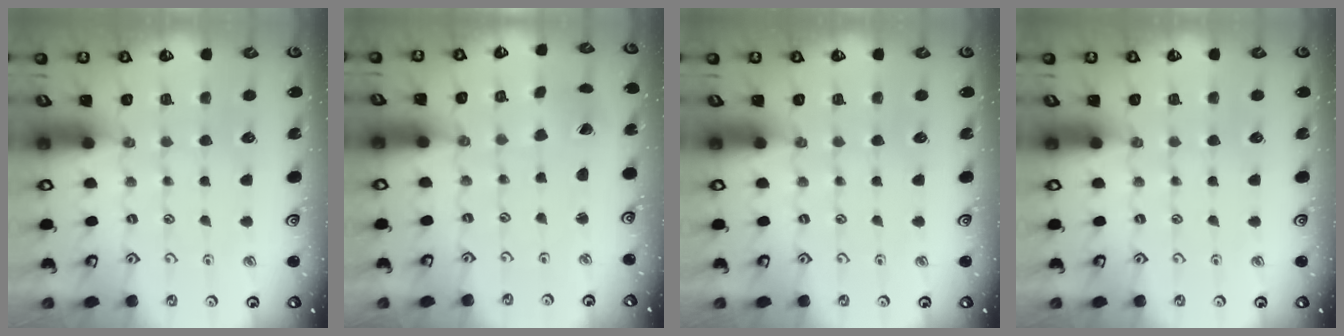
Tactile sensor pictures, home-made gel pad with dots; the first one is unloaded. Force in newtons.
{"total": 1.6, "press": 1.5, "slide": 0.3}
{"total": 0.0}
{"total": 0.0}